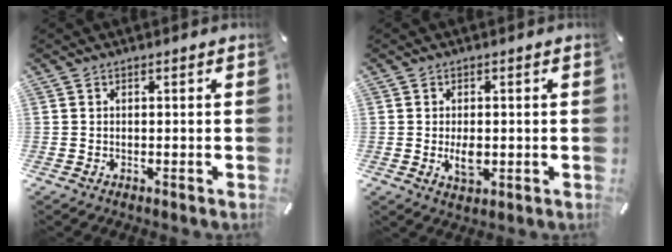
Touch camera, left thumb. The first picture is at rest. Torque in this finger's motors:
{"motor_torque": [0.43, 0.79, 0.00, 0.01, 0.21]}